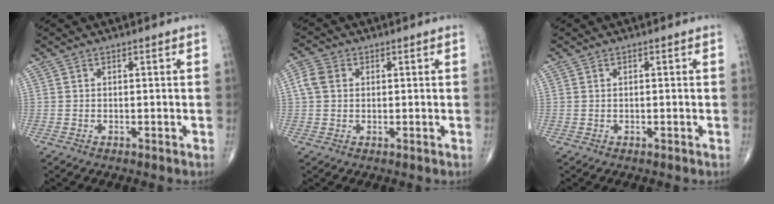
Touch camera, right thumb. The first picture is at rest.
{"total": 3.9, "force": [0.7, 3.1, 2.2], "torque": [-0.048, 0.011, 0.009]}
{"total": 0.0}